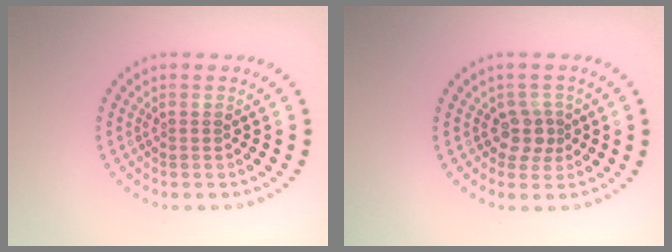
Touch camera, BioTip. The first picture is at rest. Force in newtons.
{"total": 2.1, "press": 1.7, "slide": 1.2}